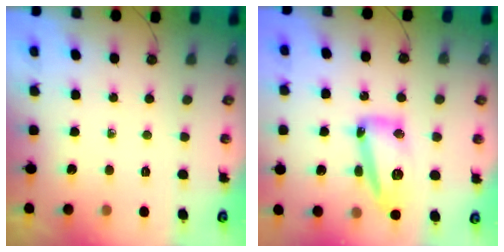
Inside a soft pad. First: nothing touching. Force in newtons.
{"total": 14.3, "press": 14.3, "slide": 1.2}